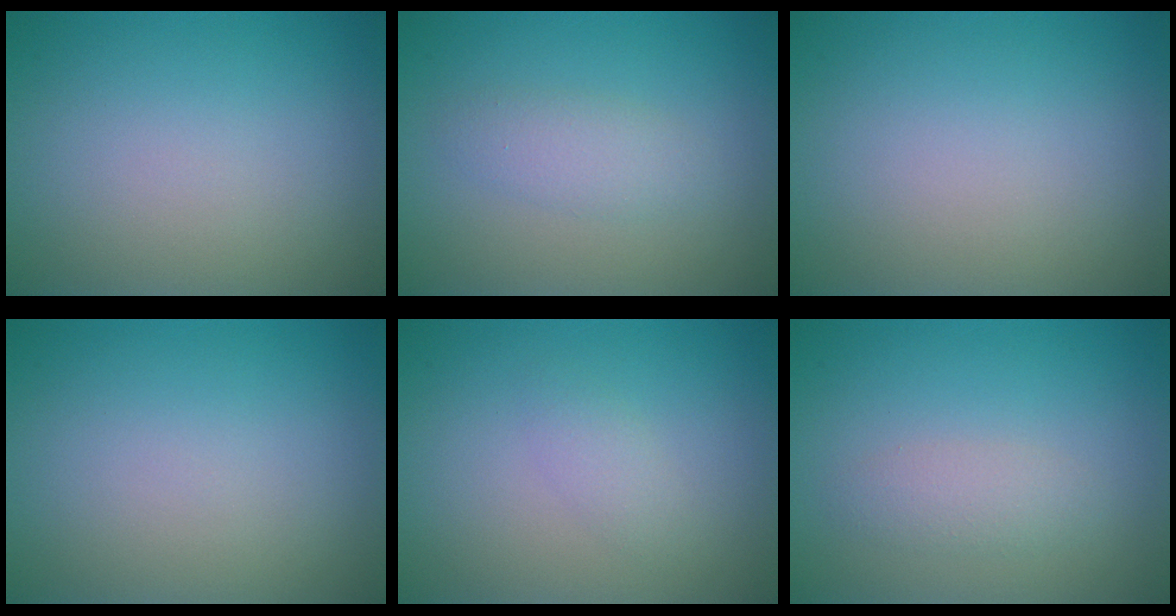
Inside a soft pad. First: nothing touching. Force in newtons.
{"total": 2.1, "press": 2.1, "slide": 0.1}
{"total": 0.0}
{"total": 0.0}
{"total": 1.2, "press": 1.2, "slide": 0.1}
{"total": 1.7, "press": 1.7, "slide": 0.1}